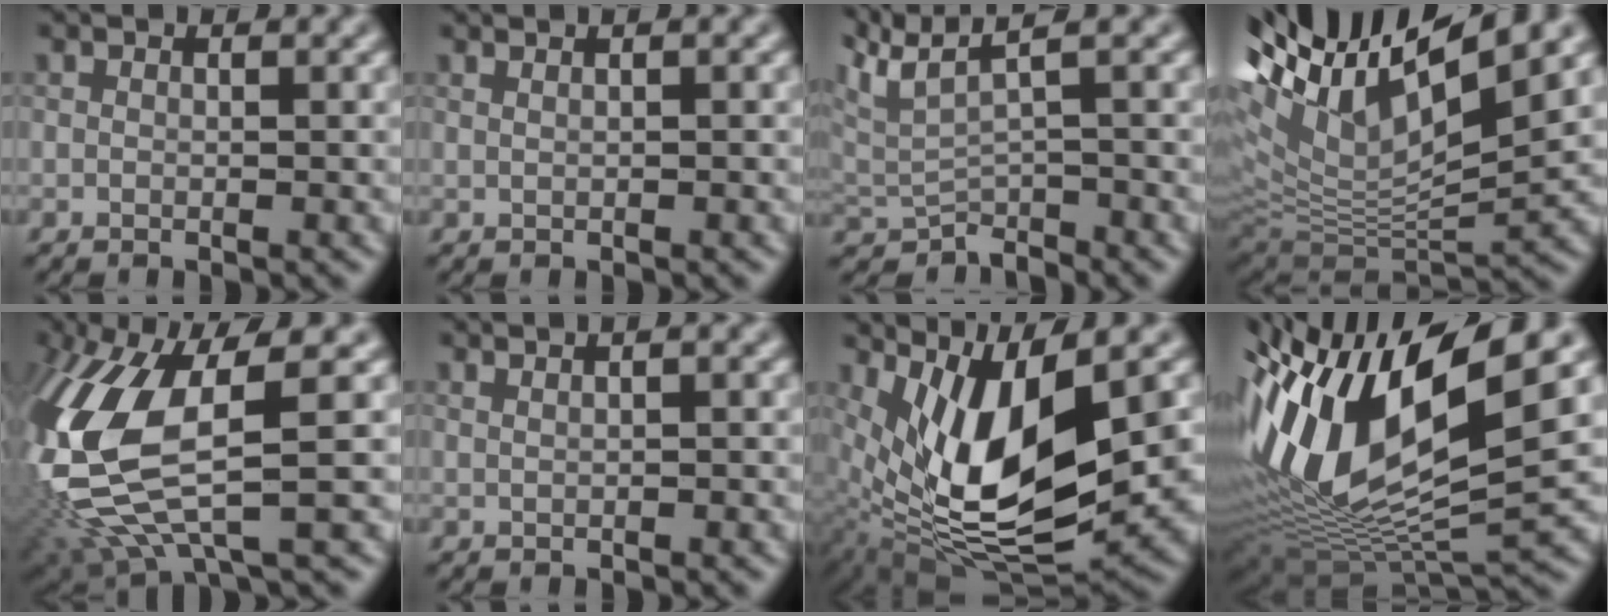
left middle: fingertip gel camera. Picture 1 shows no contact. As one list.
[{"total": 0.9, "force": [0.5, 0.4, 0.7], "torque": [0.000, -0.004, 0.001]}, {"total": 2.3, "force": [1.2, 0.4, 1.9], "torque": [-0.054, -0.004, 0.038]}, {"total": 11.4, "force": [5.4, 3.4, 9.4], "torque": [-0.192, 0.024, 0.116]}, {"total": 10.3, "force": [0.1, 3.4, 9.8], "torque": [-0.240, -0.017, 0.015]}, {"total": 1.7, "force": [0.9, 0.7, 1.3], "torque": [-0.009, 0.005, 0.004]}, {"total": 11.1, "force": [1.8, 4.2, 10.1], "torque": [-0.196, -0.012, 0.050]}, {"total": 14.5, "force": [2.2, 6.2, 12.9], "torque": [-0.278, 0.005, 0.048]}]